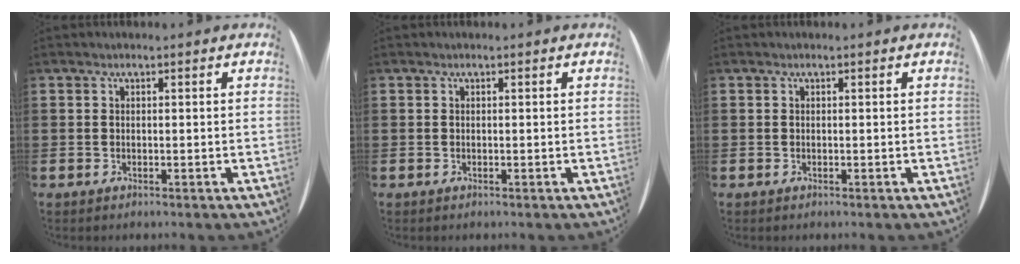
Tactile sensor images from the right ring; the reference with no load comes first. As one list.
[{"total": 0.0}, {"total": 0.0}]